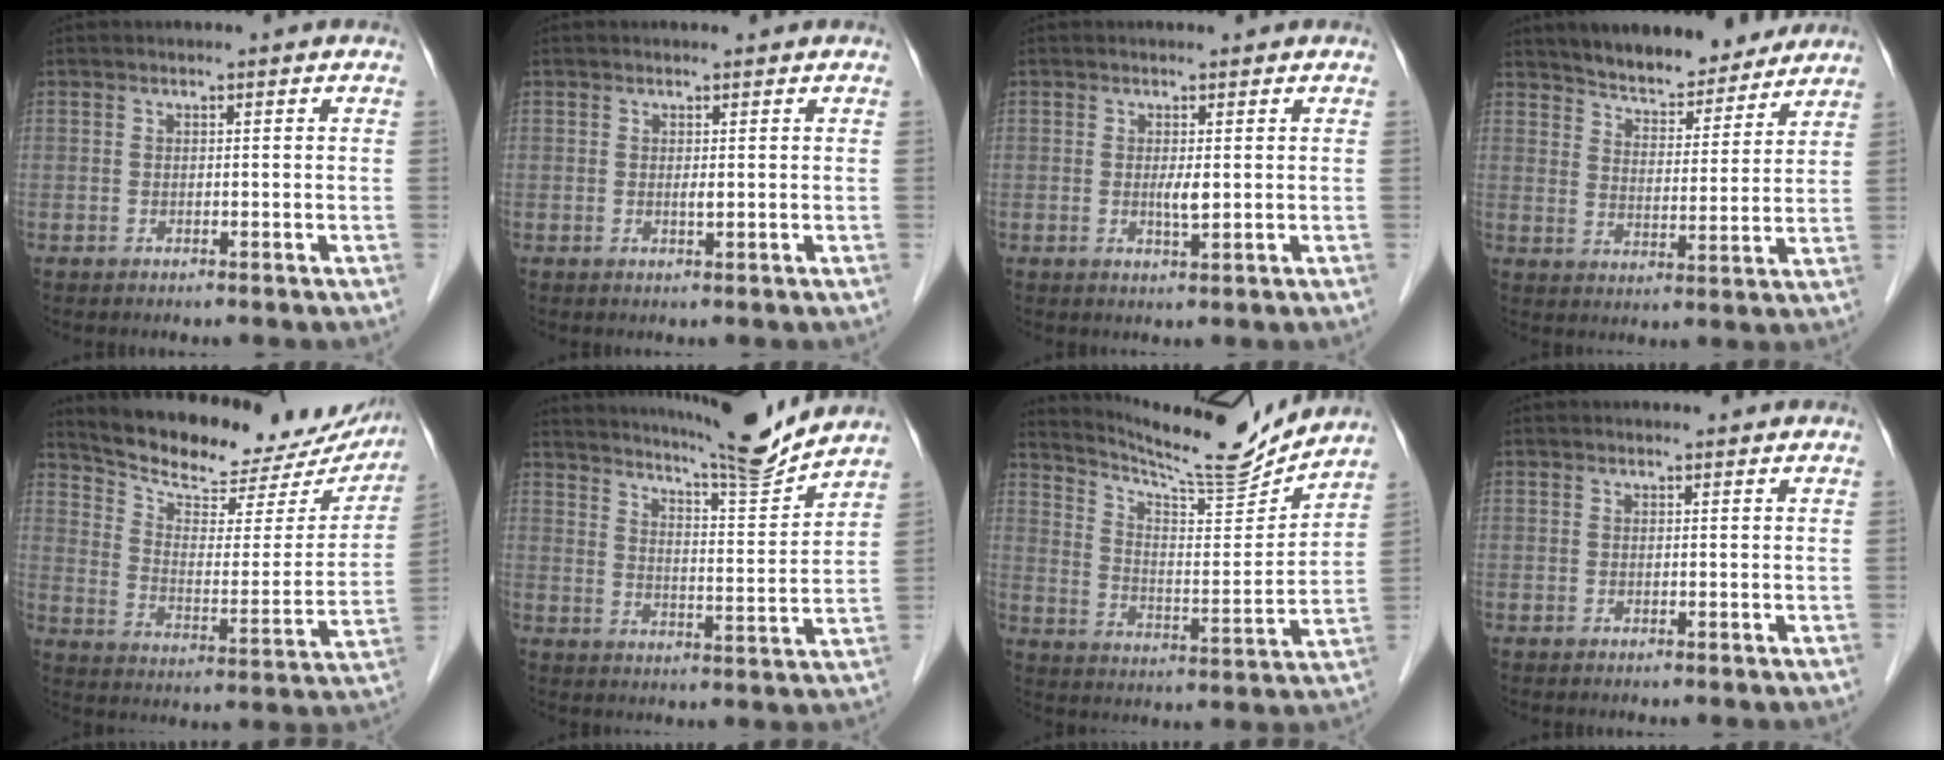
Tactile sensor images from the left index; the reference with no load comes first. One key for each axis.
{"total": 0.9, "fx": 0.4, "fy": 0.1, "fz": 0.8, "tx": -0.019, "ty": -0.001, "tz": 0.005}
{"total": 1.9, "fx": 0.3, "fy": 0.3, "fz": 1.8, "tx": -0.035, "ty": -0.003, "tz": 0.007}
{"total": 12.0, "fx": 10.8, "fy": 2.9, "fz": 4.2, "tx": -0.054, "ty": 0.002, "tz": 0.161}
{"total": 23.9, "fx": 21.5, "fy": 7.1, "fz": 7.7, "tx": -0.114, "ty": -0.028, "tz": 0.286}
{"total": 12.9, "fx": 12.2, "fy": -1.3, "fz": 4.0, "tx": -0.073, "ty": -0.029, "tz": 0.177}
{"total": 16.0, "fx": 15.2, "fy": 0.0, "fz": 4.7, "tx": -0.091, "ty": -0.032, "tz": 0.237}
{"total": 0.7, "fx": 0.7, "fy": 0.1, "fz": 0.0, "tx": -0.008, "ty": 0.001, "tz": 0.010}